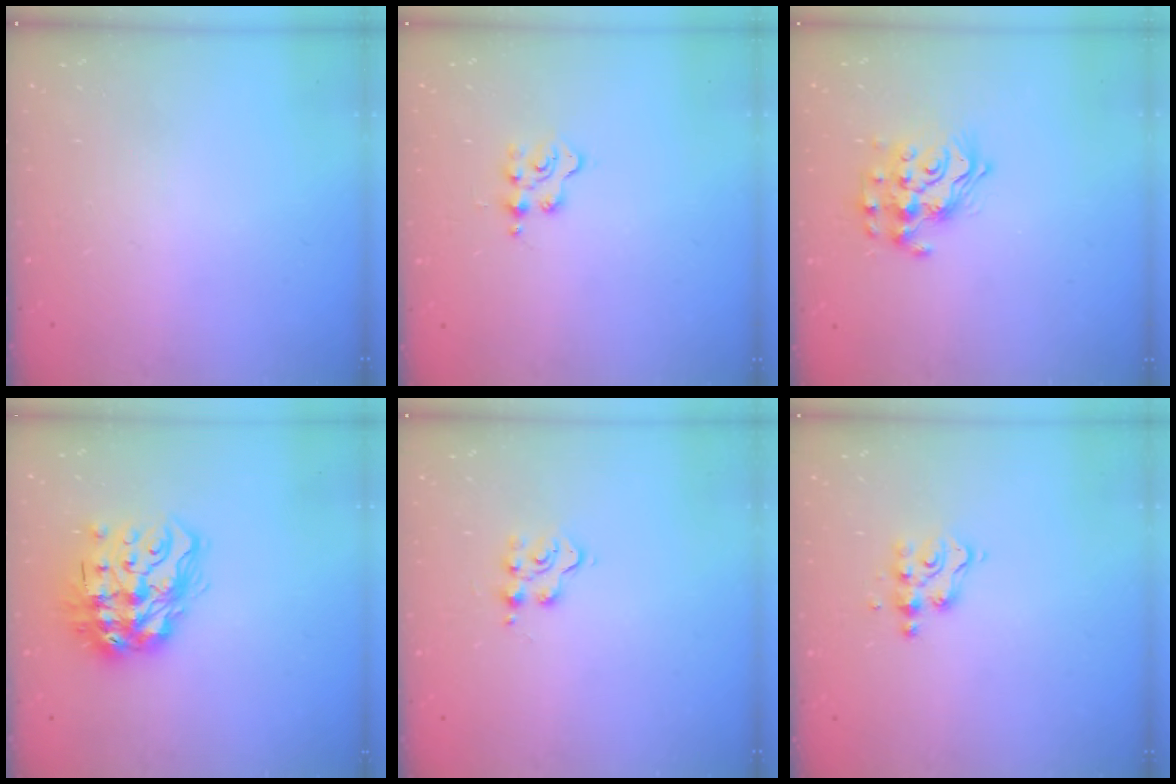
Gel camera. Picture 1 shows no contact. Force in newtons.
{"total": 2.7, "press": 2.7, "slide": 0.3}
{"total": 13.9, "press": 13.9, "slide": 1.2}
{"total": 17.4, "press": 17.4, "slide": 1.5}
{"total": 5.0, "press": 5.0, "slide": 0.5}
{"total": 4.8, "press": 4.8, "slide": 0.5}